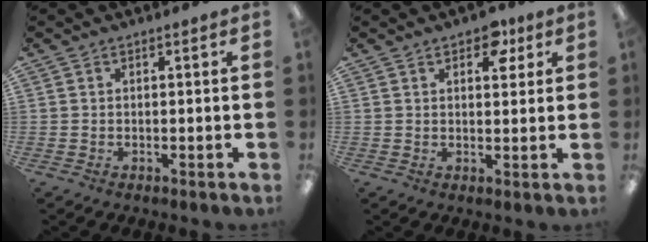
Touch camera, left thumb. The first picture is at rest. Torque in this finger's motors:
{"motor_torque": [-0.04, 0.23, -0.21, 0.14, 0.04]}